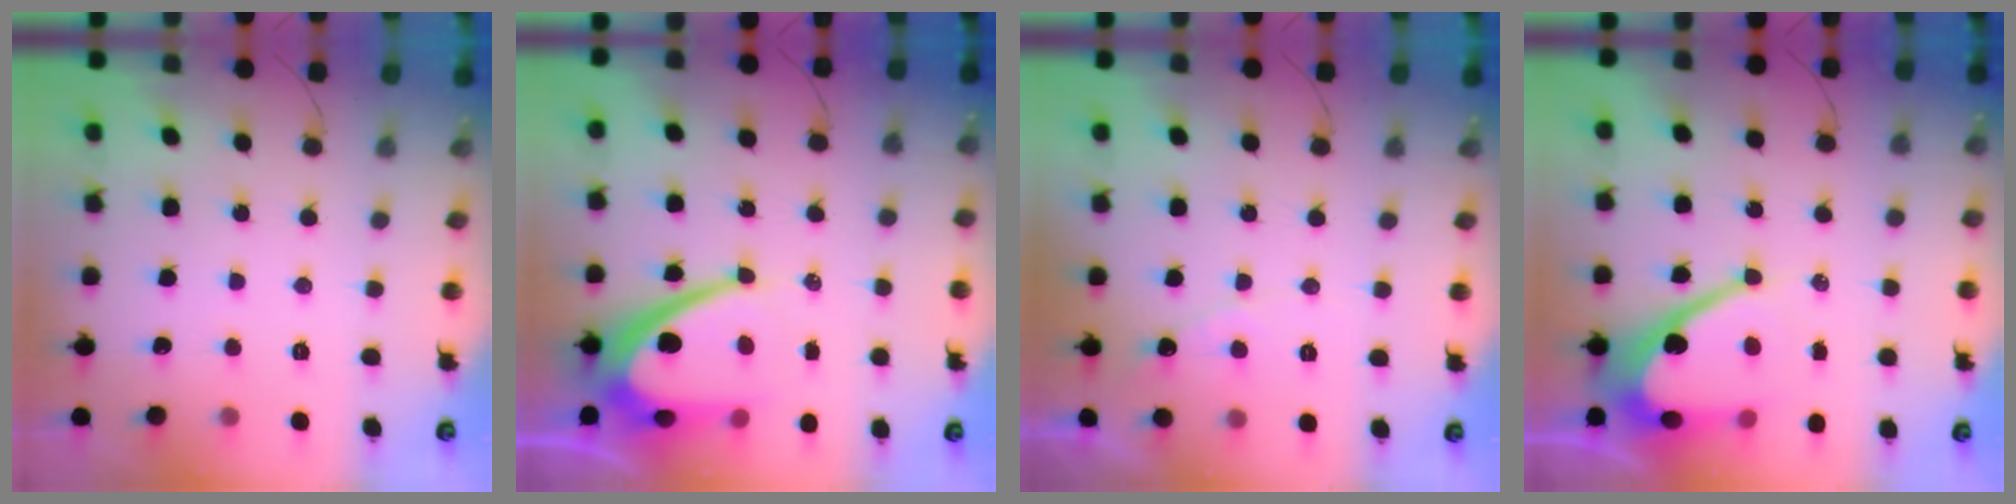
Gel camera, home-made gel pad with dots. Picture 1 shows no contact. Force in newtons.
{"total": 14.9, "press": 14.9, "slide": 1.3}
{"total": 5.9, "press": 5.9, "slide": 0.5}
{"total": 13.0, "press": 13.0, "slide": 1.1}